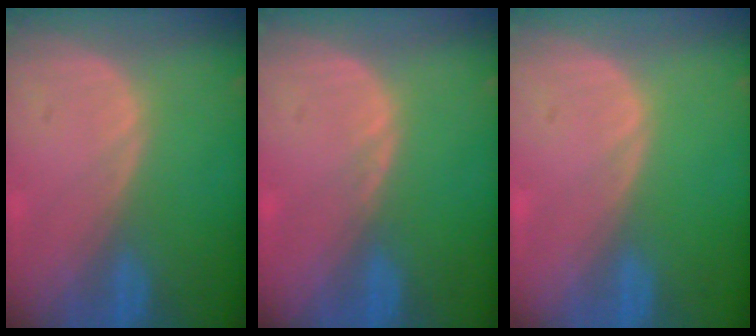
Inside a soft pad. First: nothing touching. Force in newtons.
{"total": 0.5, "press": 0.5, "slide": 0.2}
{"total": 0.0}